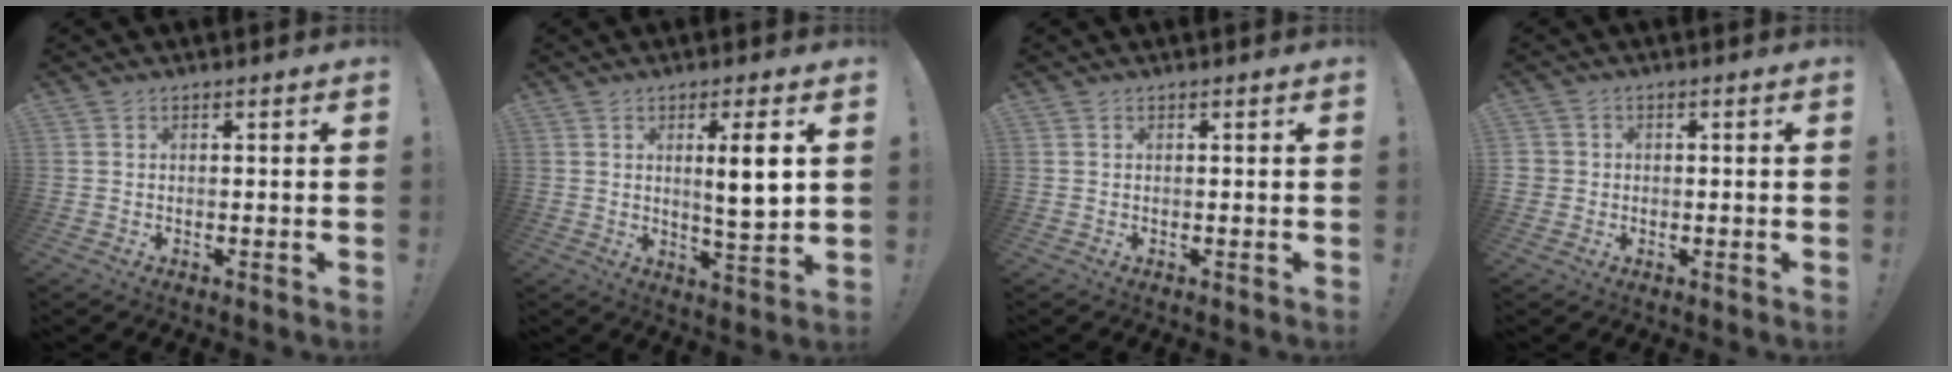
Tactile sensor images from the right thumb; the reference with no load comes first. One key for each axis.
{"total": 7.8, "fx": 2.0, "fy": 0.9, "fz": 7.5, "tx": -0.111, "ty": -0.012, "tz": 0.025}
{"total": 0.0}
{"total": 2.5, "fx": 0.0, "fy": 2.4, "fz": 0.6, "tx": -0.005, "ty": 0.003, "tz": 0.000}